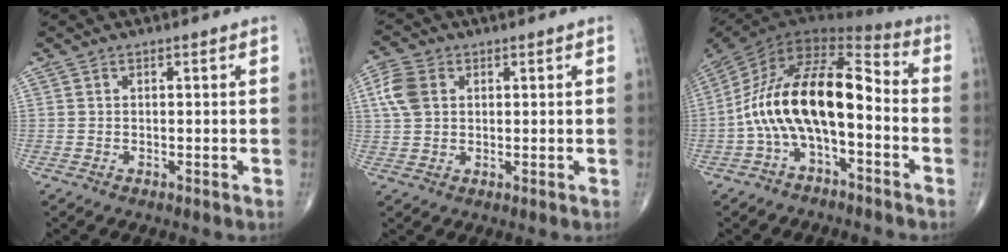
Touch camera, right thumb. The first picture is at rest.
{"total": 6.1, "force": [1.6, 4.4, 3.9], "torque": [-0.087, 0.007, 0.029]}
{"total": 17.9, "force": [-3.4, 8.2, 15.6], "torque": [-0.274, 0.074, -0.070]}